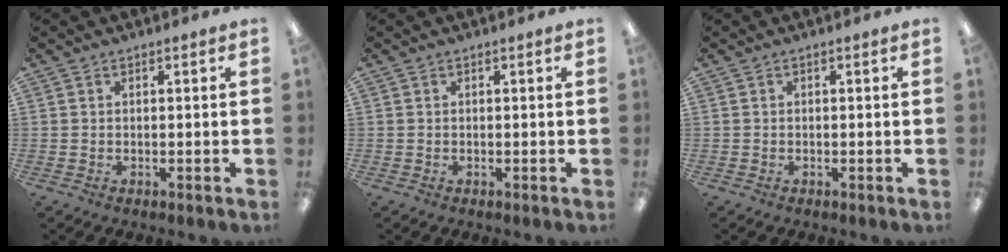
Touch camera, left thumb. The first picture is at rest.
{"total": 0.0}
{"total": 0.0}